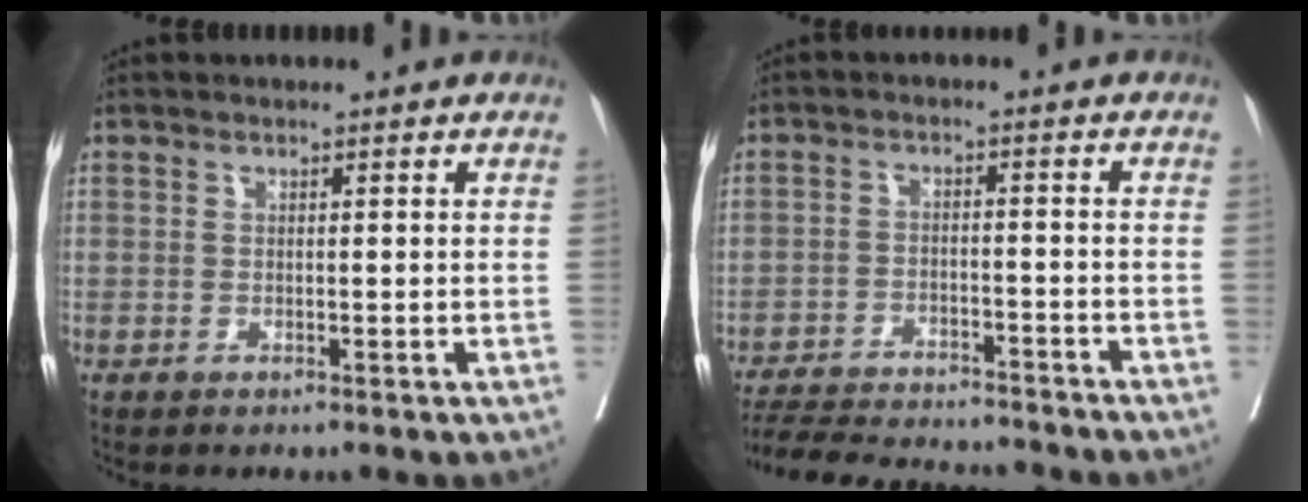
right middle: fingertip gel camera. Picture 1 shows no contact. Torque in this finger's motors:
{"motor_torque": [0.95, -1.19, 0.13, 0.08]}